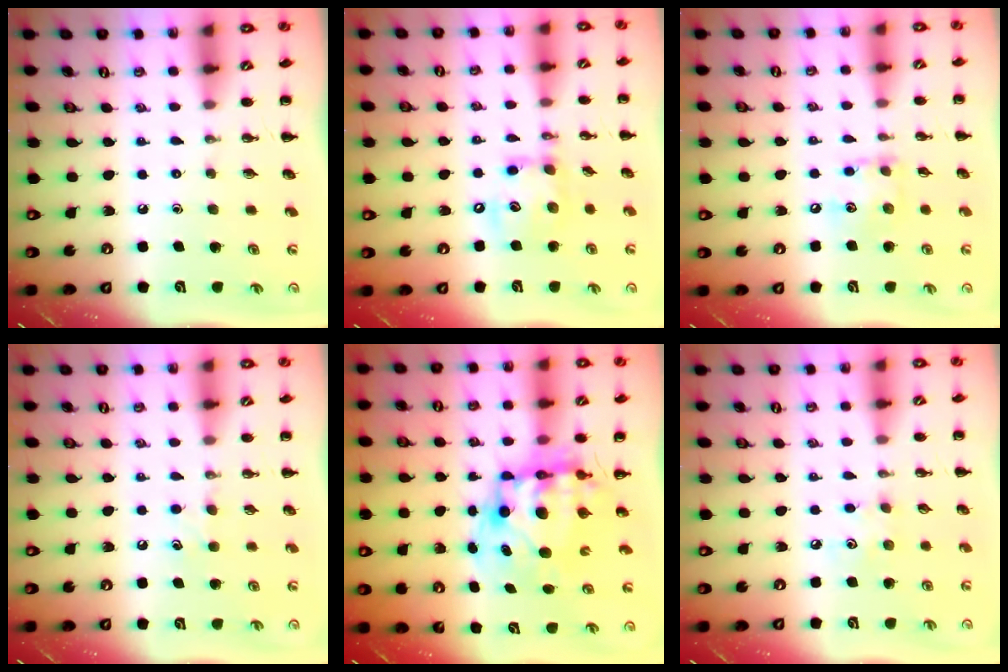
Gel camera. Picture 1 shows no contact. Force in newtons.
{"total": 12.8, "press": 12.7, "slide": 1.7}
{"total": 8.9, "press": 8.9, "slide": 0.6}
{"total": 5.7, "press": 5.4, "slide": 1.7}
{"total": 11.4, "press": 11.0, "slide": 2.9}
{"total": 4.8, "press": 4.7, "slide": 1.2}